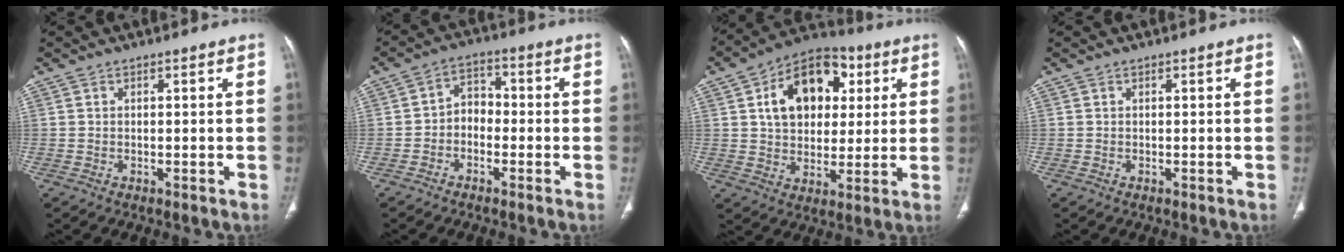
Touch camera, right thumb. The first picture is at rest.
{"total": 4.9, "force": [-1.5, 3.7, 2.8], "torque": [-0.027, 0.028, -0.039]}
{"total": 16.7, "force": [5.0, 11.6, 10.9], "torque": [-0.133, 0.004, 0.078]}
{"total": 0.0}